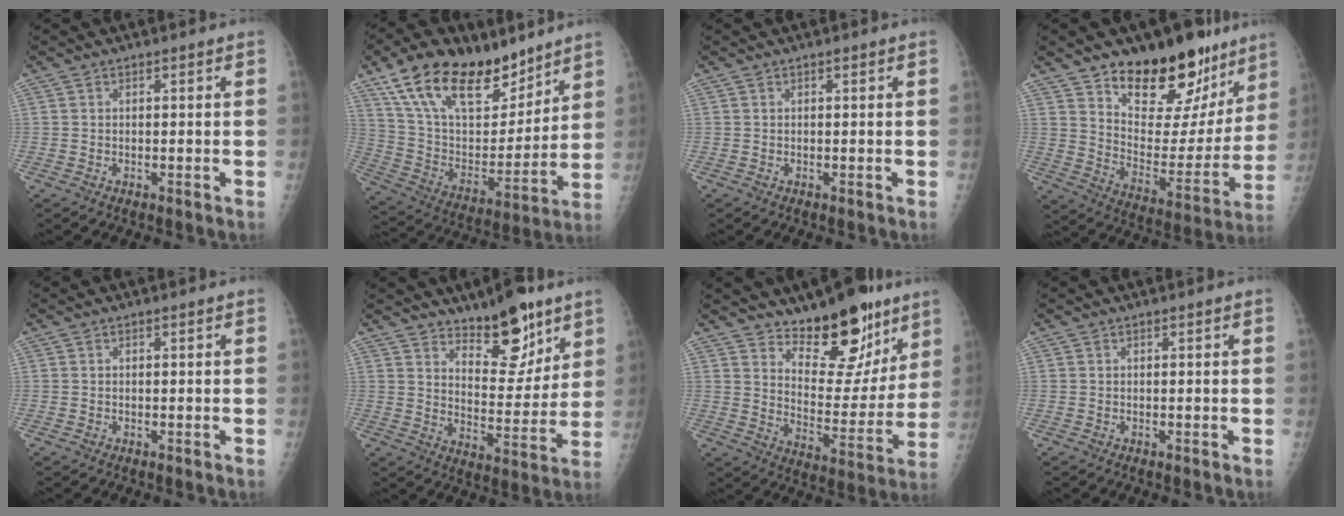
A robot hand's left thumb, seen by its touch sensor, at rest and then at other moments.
{"total": 23.7, "force": [15.9, 11.6, 13.2], "torque": [-0.194, -0.049, 0.285]}
{"total": 0.0}
{"total": 23.6, "force": [16.6, 11.8, 11.9], "torque": [-0.123, -0.102, 0.253]}
{"total": 0.0}
{"total": 13.4, "force": [9.4, 5.5, 7.8], "torque": [-0.075, -0.072, 0.153]}
{"total": 16.6, "force": [11.7, 7.4, 9.1], "torque": [-0.071, -0.089, 0.184]}
{"total": 0.0}